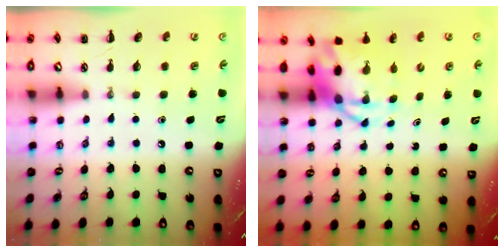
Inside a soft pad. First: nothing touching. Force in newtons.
{"total": 7.8, "press": 7.5, "slide": 2.1}